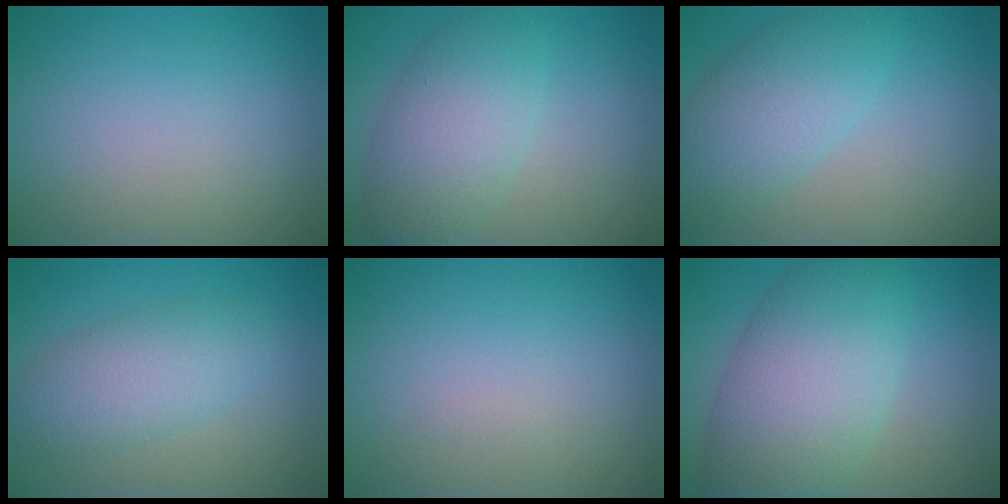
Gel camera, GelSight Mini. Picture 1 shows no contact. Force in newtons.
{"total": 5.6, "press": 5.6, "slide": 0.2}
{"total": 5.3, "press": 5.3, "slide": 0.2}
{"total": 4.6, "press": 4.5, "slide": 0.3}
{"total": 0.0}
{"total": 9.4, "press": 9.4, "slide": 0.3}